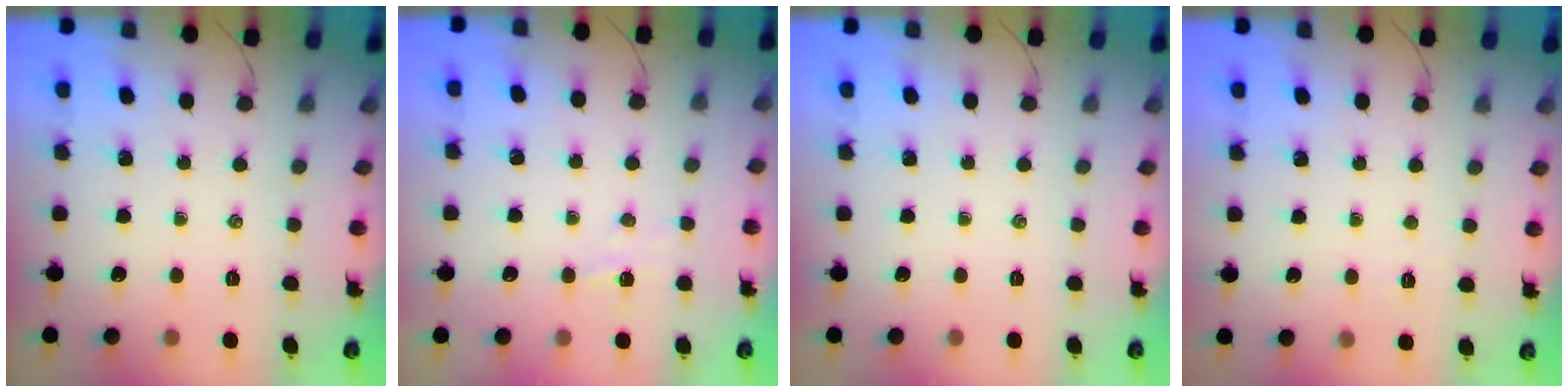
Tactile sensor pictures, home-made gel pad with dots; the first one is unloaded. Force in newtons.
{"total": 2.9, "press": 2.8, "slide": 0.8}
{"total": 0.0}
{"total": 1.8, "press": 1.7, "slide": 0.5}